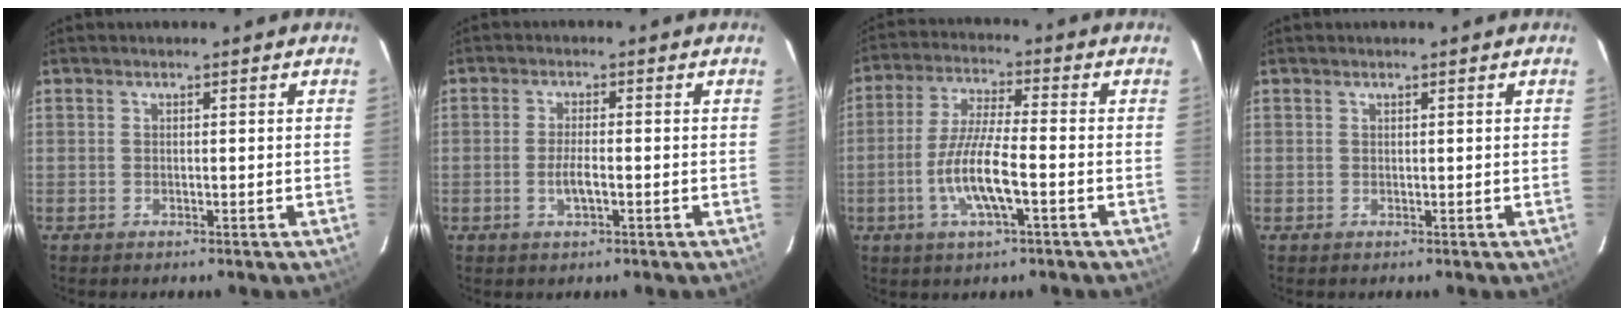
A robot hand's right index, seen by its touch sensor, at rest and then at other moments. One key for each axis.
{"total": 3.2, "fx": -1.1, "fy": 0.8, "fz": 2.9, "tx": -0.057, "ty": -0.005, "tz": -0.020}
{"total": 9.9, "fx": -3.3, "fy": 1.5, "fz": 9.2, "tx": -0.186, "ty": -0.006, "tz": -0.065}
{"total": 0.0}